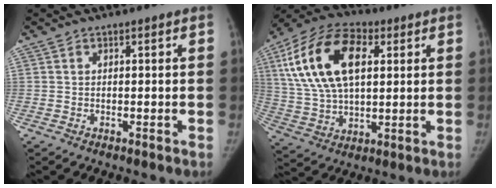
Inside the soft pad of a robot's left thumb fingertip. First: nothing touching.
{"total": 20.5, "force": [6.0, 11.6, 15.8], "torque": [-0.284, 0.003, 0.104]}